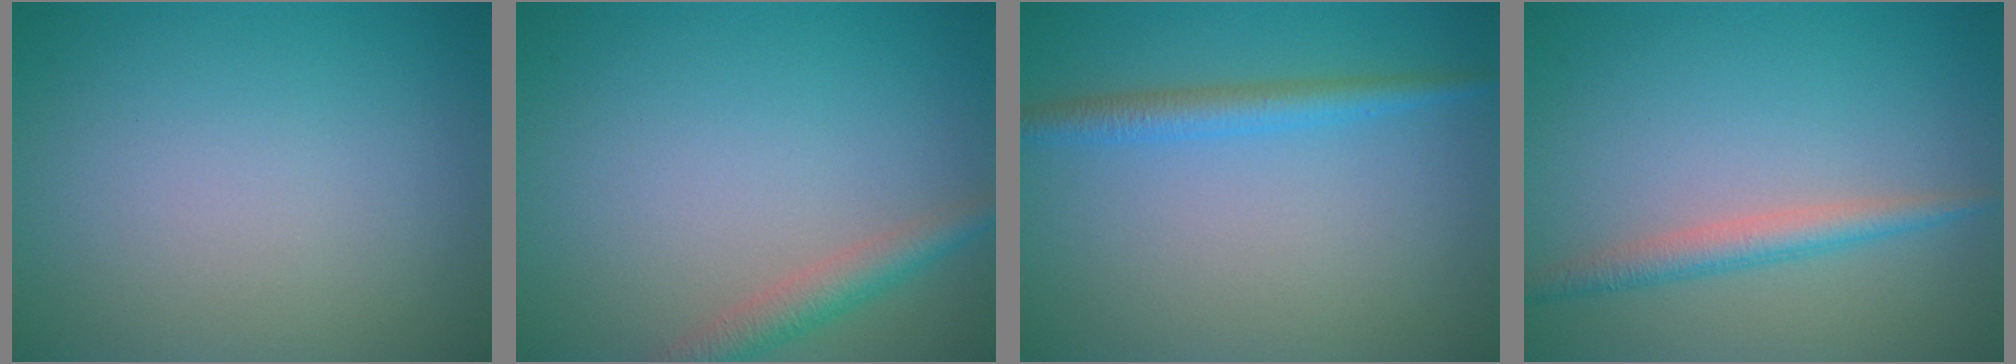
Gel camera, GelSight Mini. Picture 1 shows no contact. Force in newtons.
{"total": 2.6, "press": 2.6, "slide": 0.1}
{"total": 2.4, "press": 2.4, "slide": 0.1}
{"total": 2.5, "press": 2.5, "slide": 0.1}